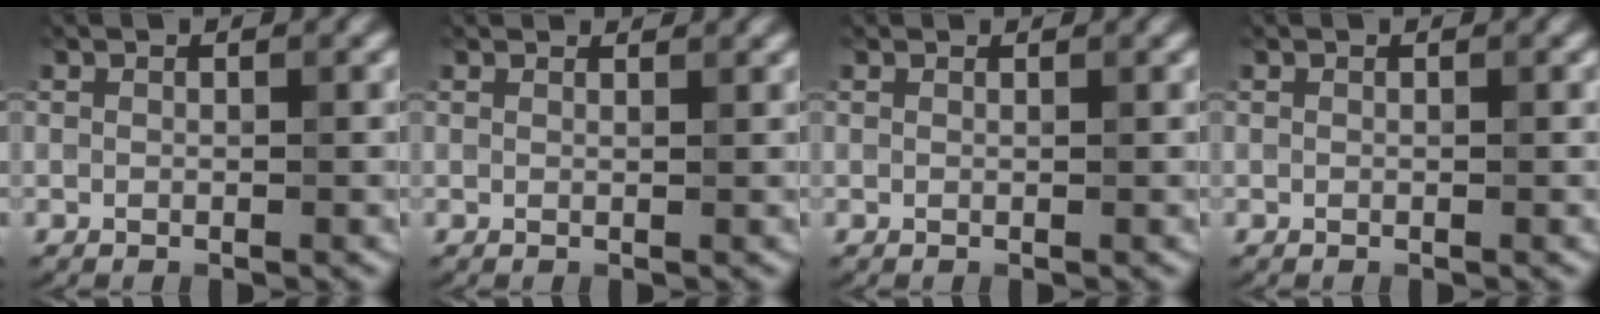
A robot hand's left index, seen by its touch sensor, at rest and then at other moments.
{"total": 2.2, "force": [2.1, 0.3, 0.6], "torque": [-0.018, 0.001, 0.024]}
{"total": 1.1, "force": [1.1, 0.1, 0.2], "torque": [-0.012, -0.003, 0.012]}
{"total": 0.0}